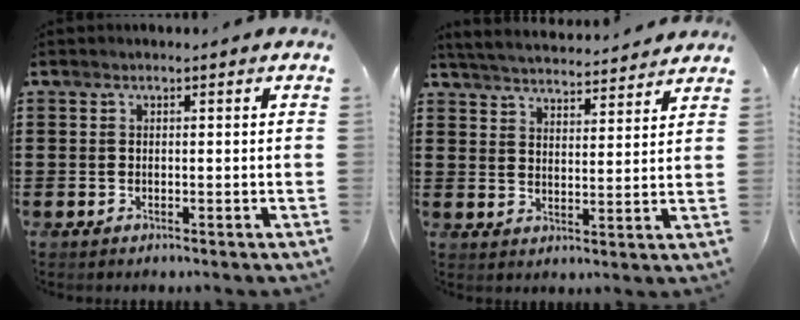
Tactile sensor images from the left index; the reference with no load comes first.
{"total": 4.5, "force": [4.5, -0.1, 0.6], "torque": [-0.031, -0.030, 0.076]}